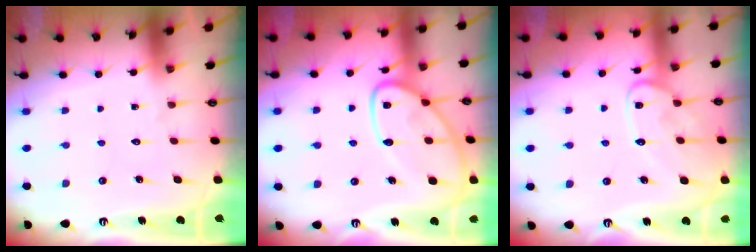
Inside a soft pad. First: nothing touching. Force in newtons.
{"total": 15.2, "press": 15.1, "slide": 1.0}
{"total": 12.0, "press": 12.0, "slide": 0.7}